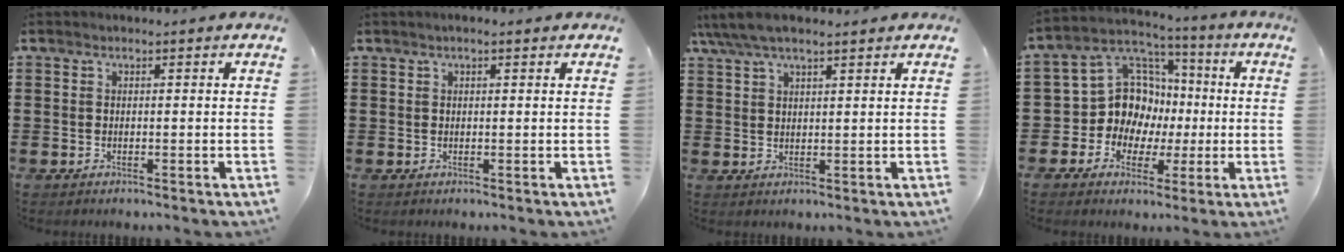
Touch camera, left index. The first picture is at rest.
{"total": 0.9, "force": [0.5, 0.1, 0.8], "torque": [-0.014, 0.002, 0.008]}
{"total": 4.8, "force": [3.6, 1.1, 3.0], "torque": [-0.066, 0.002, 0.066]}
{"total": 11.4, "force": [-0.3, 10.7, 4.0], "torque": [-0.130, -0.001, 0.000]}